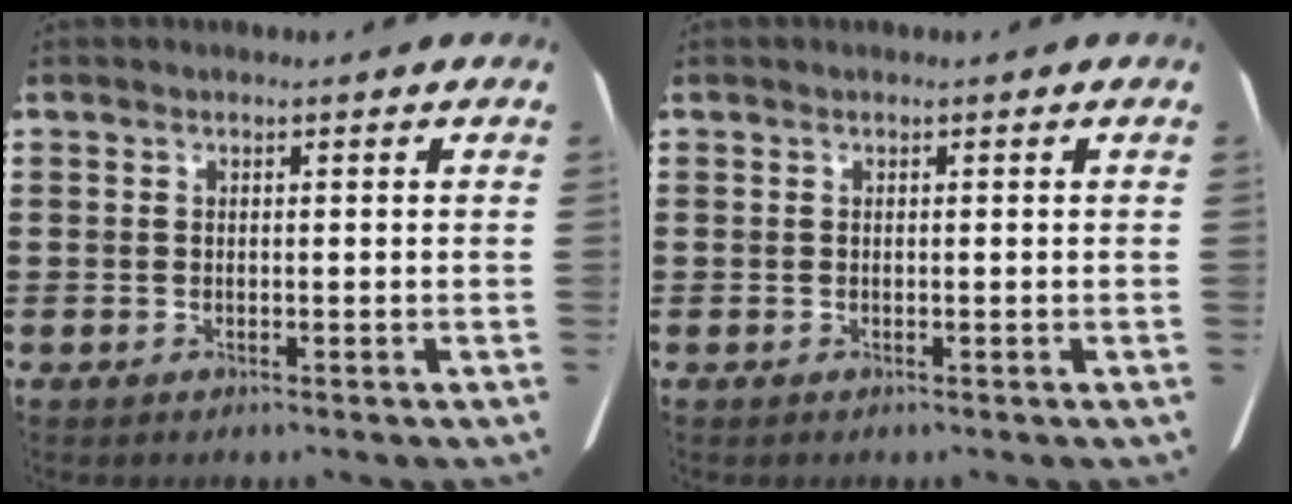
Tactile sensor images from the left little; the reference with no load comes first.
{"total": 0.0}